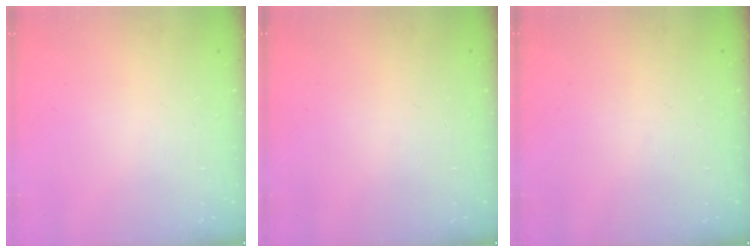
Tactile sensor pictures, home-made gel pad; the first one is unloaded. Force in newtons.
{"total": 0.0}
{"total": 0.0}